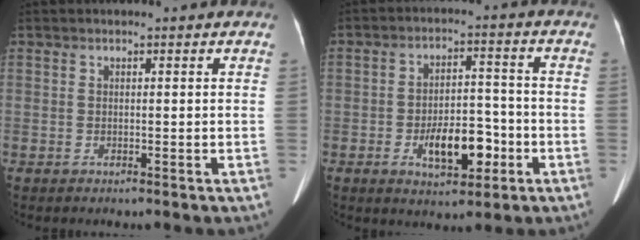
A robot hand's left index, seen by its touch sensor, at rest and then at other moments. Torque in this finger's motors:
{"motor_torque": [0.42, 0.34, 0.17, 0.04]}